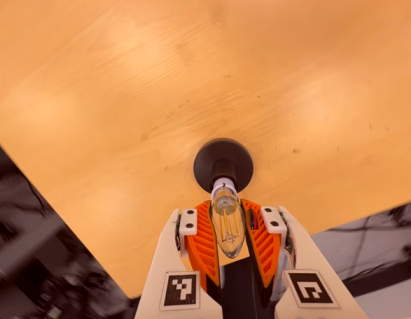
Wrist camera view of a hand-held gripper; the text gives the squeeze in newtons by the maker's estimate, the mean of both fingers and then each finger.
{"total": 19.5, "left": 20.2, "right": 18.8}